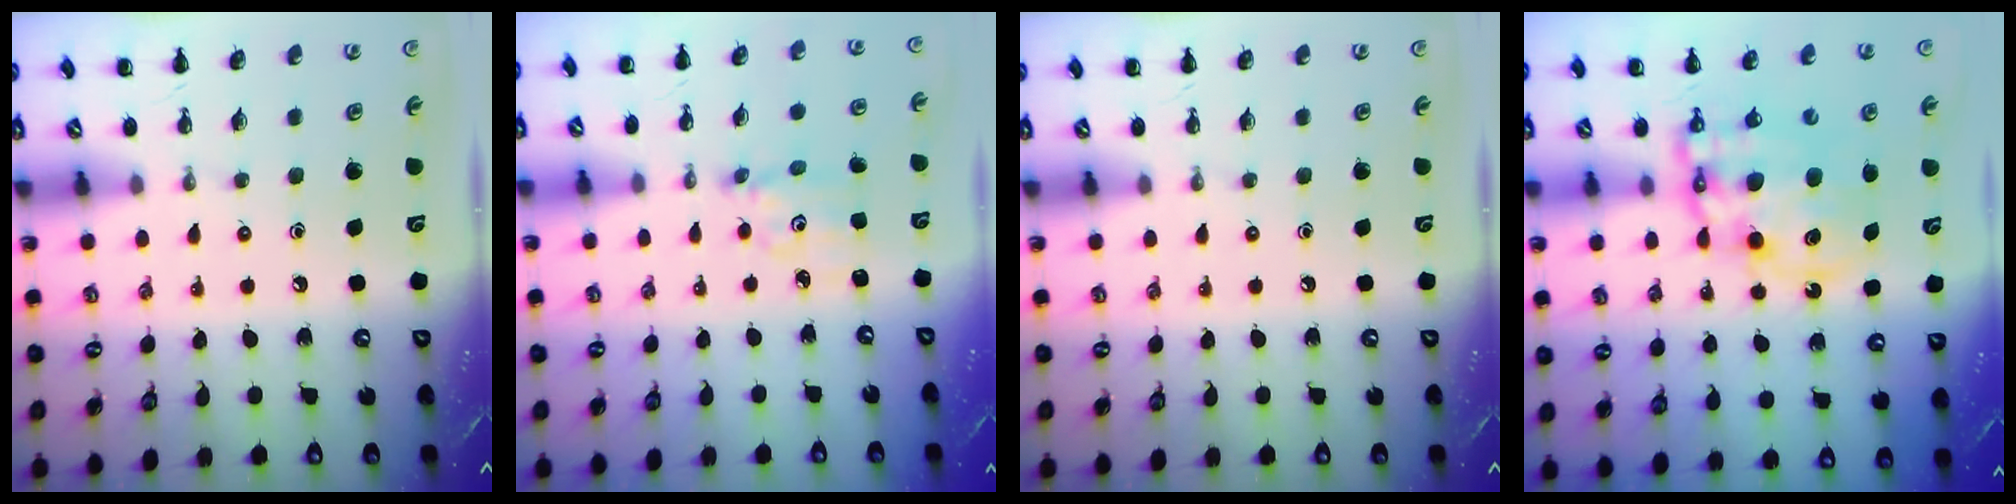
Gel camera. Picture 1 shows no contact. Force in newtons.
{"total": 2.7, "press": 2.7, "slide": 0.3}
{"total": 0.0}
{"total": 13.1, "press": 12.8, "slide": 2.9}